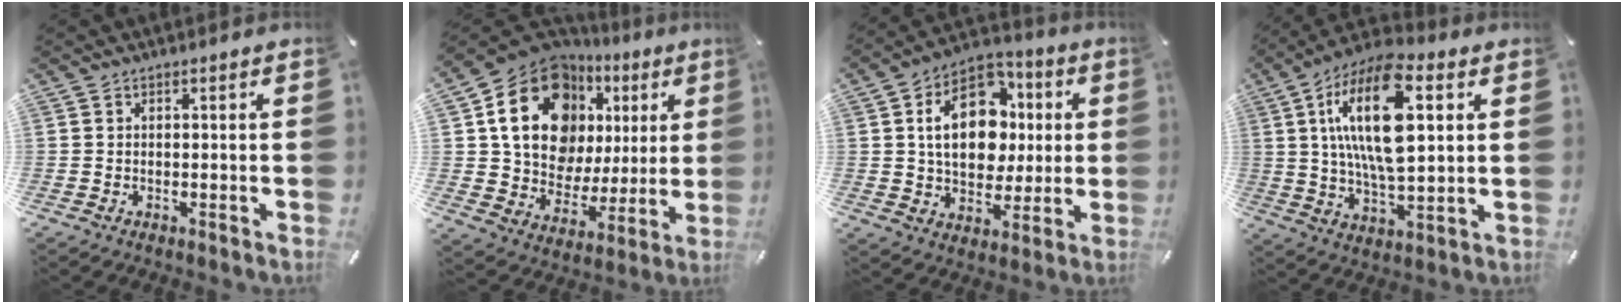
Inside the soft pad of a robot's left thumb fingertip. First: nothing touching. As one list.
[{"total": 20.4, "force": [8.5, 14.8, 11.2], "torque": [-0.183, -0.048, 0.153]}, {"total": 17.3, "force": [2.6, 12.9, 11.2], "torque": [-0.182, 0.006, 0.049]}, {"total": 19.4, "force": [5.9, 8.6, 16.4], "torque": [-0.332, -0.010, 0.090]}]